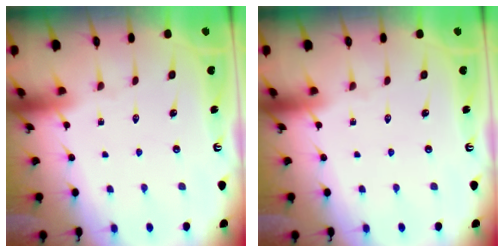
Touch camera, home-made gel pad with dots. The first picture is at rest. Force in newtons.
{"total": 0.0}